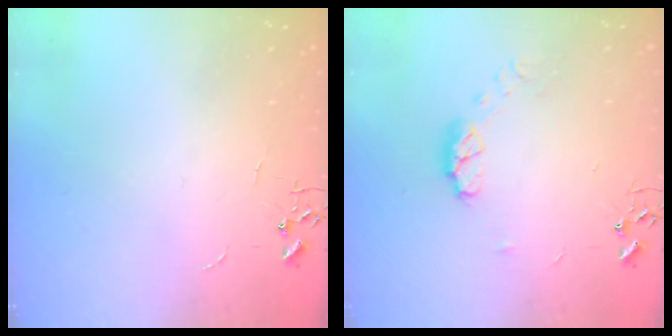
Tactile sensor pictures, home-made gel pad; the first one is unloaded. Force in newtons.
{"total": 7.3, "press": 7.3, "slide": 0.6}